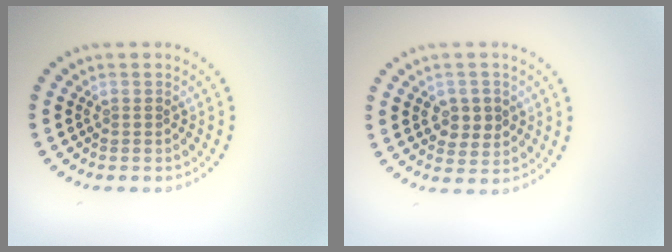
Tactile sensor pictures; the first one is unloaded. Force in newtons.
{"total": 2.7, "press": 2.7, "slide": 0.5}